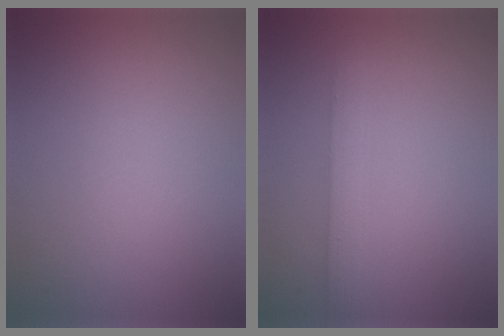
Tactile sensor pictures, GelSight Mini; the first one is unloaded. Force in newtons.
{"total": 2.2, "press": 2.2, "slide": 0.1}